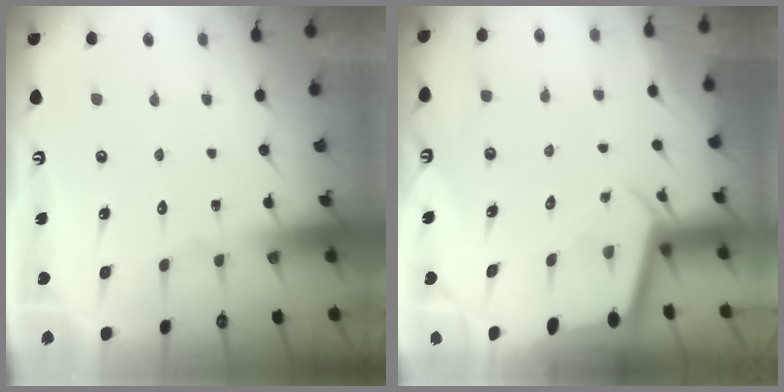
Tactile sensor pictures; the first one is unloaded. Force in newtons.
{"total": 2.2, "press": 2.2, "slide": 0.1}